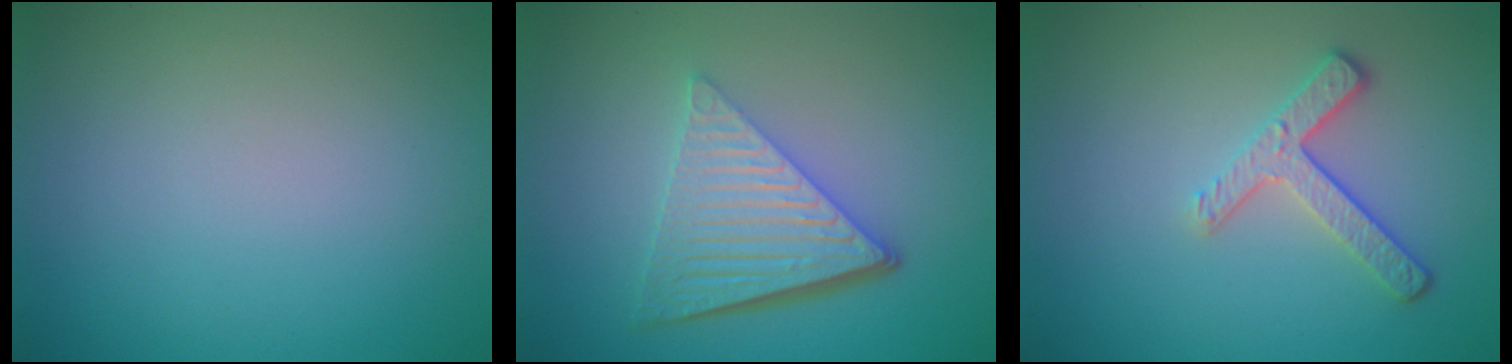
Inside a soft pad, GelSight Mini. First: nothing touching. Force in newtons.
{"total": 6.6, "press": 4.4, "slide": 4.9}
{"total": 2.7, "press": 2.3, "slide": 1.5}